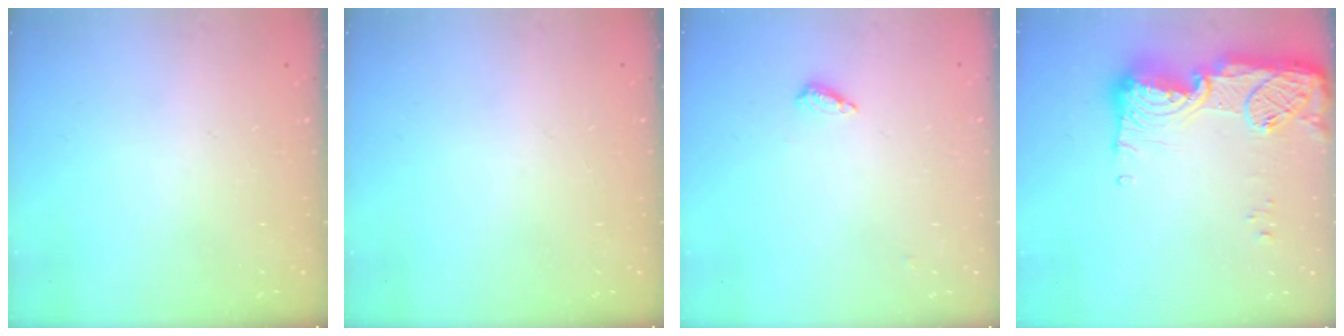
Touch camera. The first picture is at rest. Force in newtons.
{"total": 0.0}
{"total": 4.5, "press": 4.2, "slide": 1.7}
{"total": 21.0, "press": 20.1, "slide": 6.1}